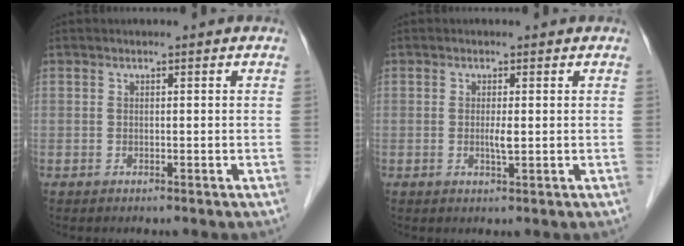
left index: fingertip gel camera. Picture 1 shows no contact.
{"total": 1.6, "force": [0.1, 0.1, 1.6], "torque": [-0.031, -0.001, 0.001]}